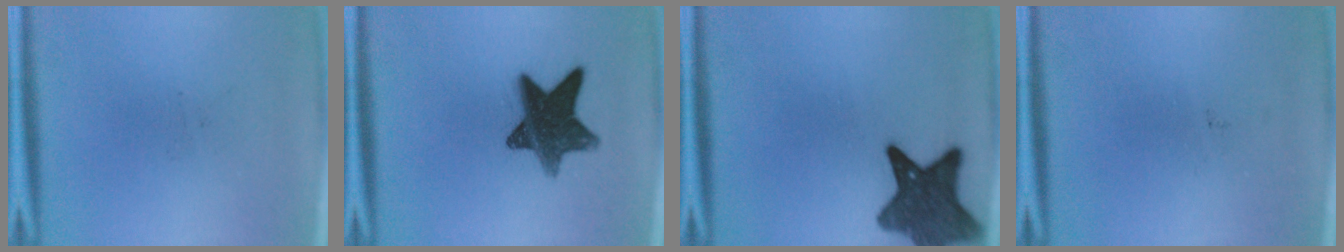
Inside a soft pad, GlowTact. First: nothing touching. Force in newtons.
{"total": 12.5}
{"total": 10.5}
{"total": 0.0}